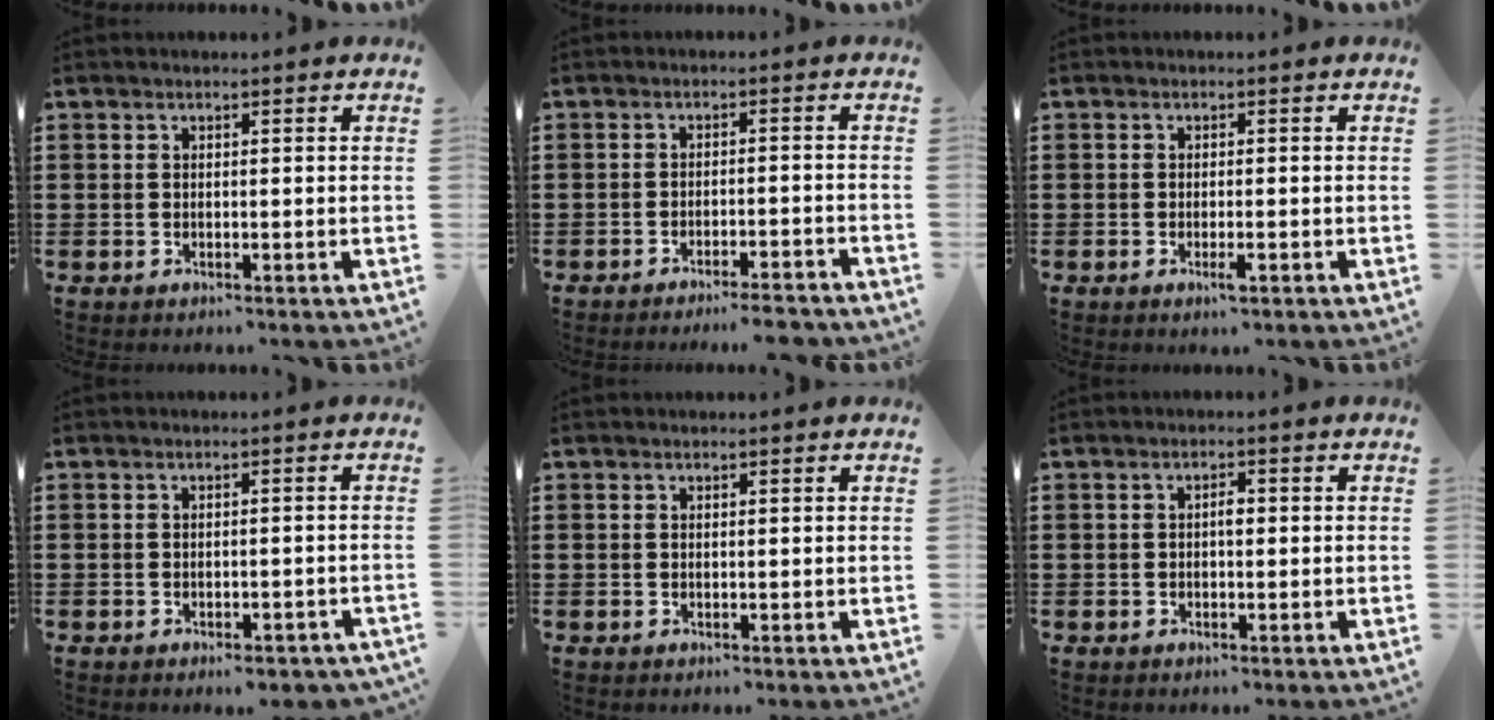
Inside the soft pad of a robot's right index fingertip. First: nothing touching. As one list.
[{"total": 3.3, "force": [-3.1, -0.2, 1.2], "torque": [-0.020, -0.002, -0.061]}, {"total": 1.8, "force": [-0.8, 0.1, 1.6], "torque": [-0.035, -0.006, -0.016]}, {"total": 1.6, "force": [-1.4, 0.3, 0.7], "torque": [-0.015, -0.004, -0.027]}, {"total": 0.0}, {"total": 1.5, "force": [0.0, 0.5, 1.4], "torque": [-0.026, 0.001, -0.002]}]